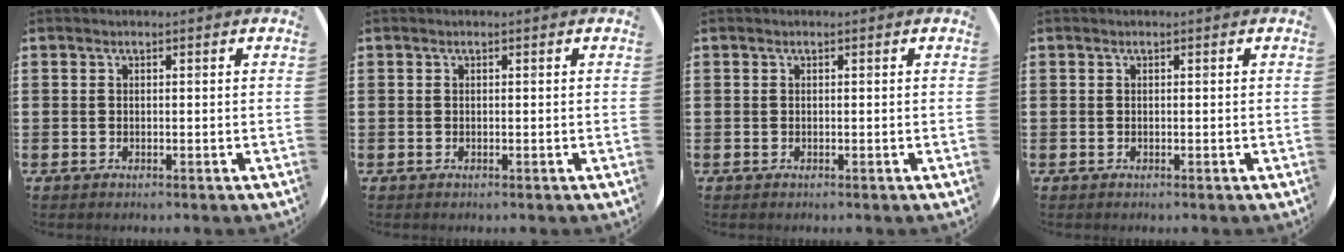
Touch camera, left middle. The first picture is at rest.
{"total": 0.0}
{"total": 0.0}
{"total": 0.0}